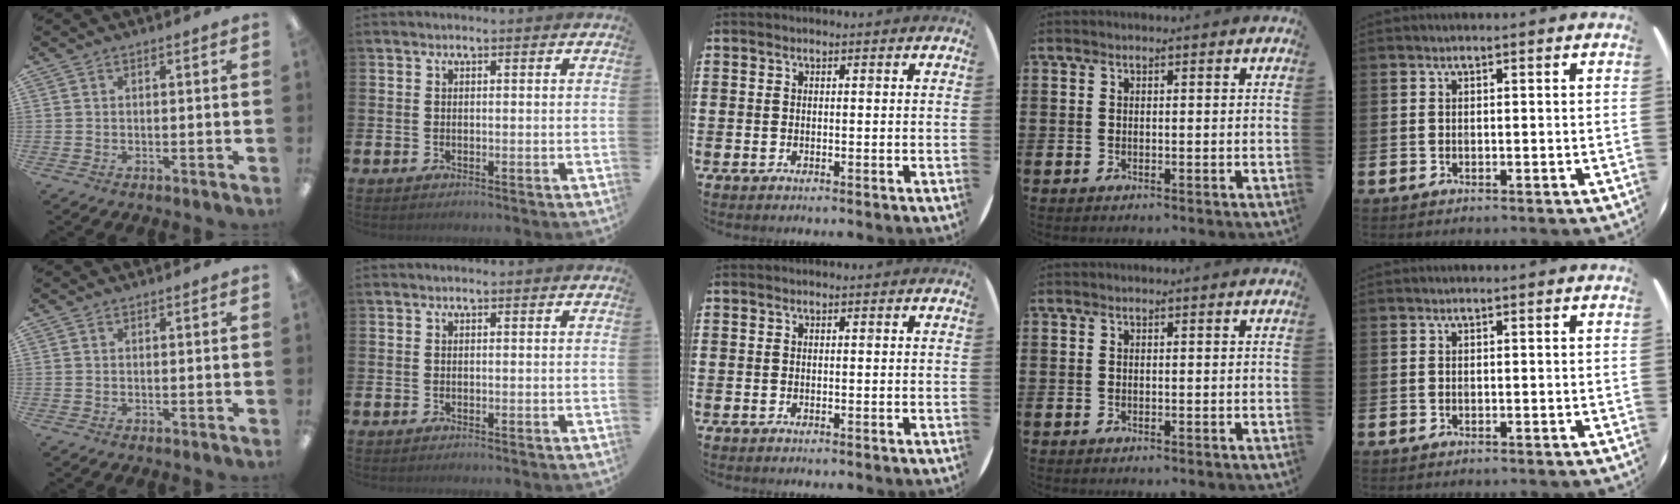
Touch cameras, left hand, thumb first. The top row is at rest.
{}